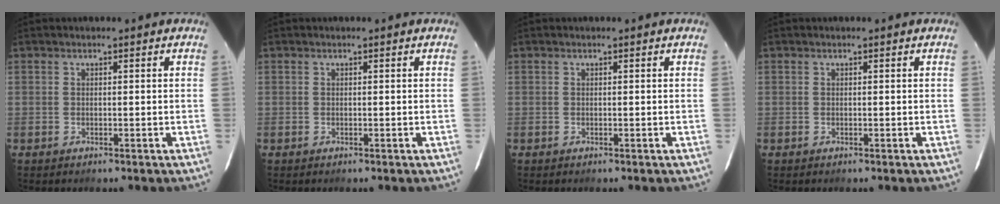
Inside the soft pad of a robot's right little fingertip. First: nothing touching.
{"total": 0.0}
{"total": 0.0}
{"total": 0.0}